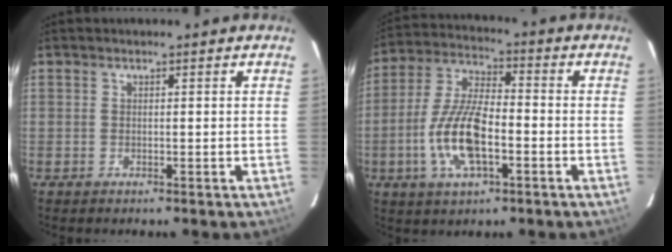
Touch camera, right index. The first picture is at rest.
{"total": 13.0, "force": [-4.0, 4.9, 11.4], "torque": [-0.241, 0.000, -0.078]}